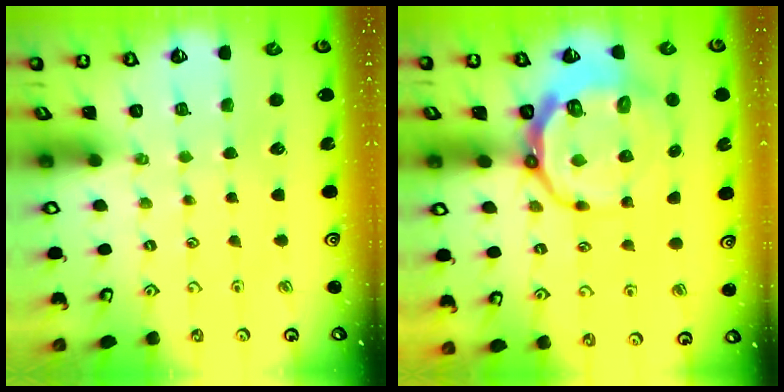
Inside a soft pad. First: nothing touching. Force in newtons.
{"total": 11.5, "press": 10.8, "slide": 3.9}